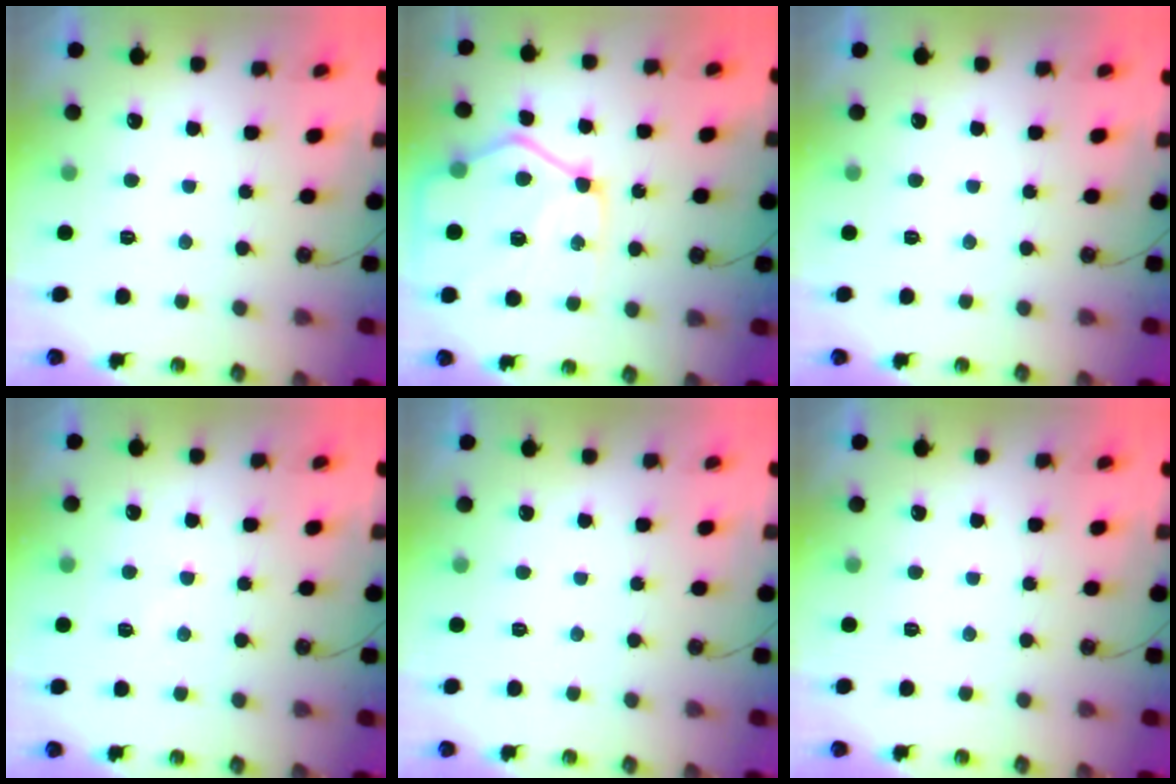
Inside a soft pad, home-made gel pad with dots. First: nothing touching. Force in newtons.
{"total": 15.4, "press": 15.3, "slide": 1.8}
{"total": 0.0}
{"total": 2.8, "press": 2.8, "slide": 0.4}
{"total": 0.0}
{"total": 0.0}